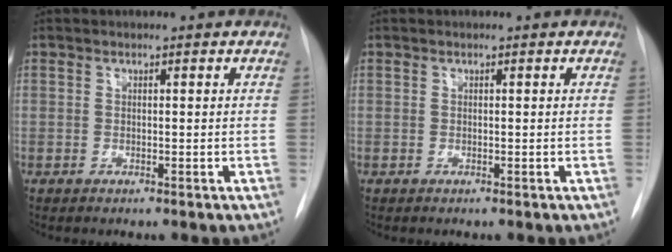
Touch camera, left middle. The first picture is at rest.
{"total": 0.0}